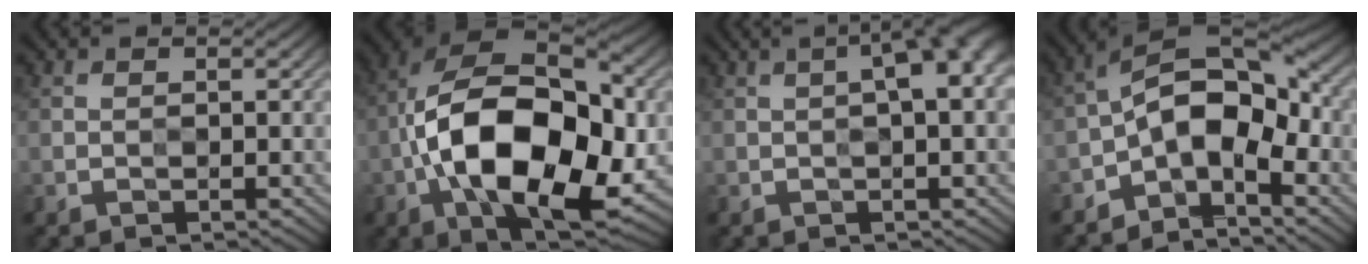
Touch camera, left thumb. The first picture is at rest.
{"total": 17.8, "force": [-2.6, 10.0, 14.5], "torque": [-0.262, 0.002, -0.056]}
{"total": 4.5, "force": [0.8, 1.1, 4.3], "torque": [-0.054, 0.021, 0.005]}
{"total": 11.1, "force": [-3.8, 5.8, 8.6], "torque": [-0.131, 0.009, -0.087]}